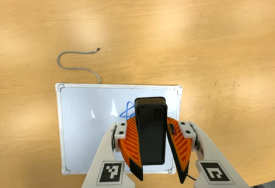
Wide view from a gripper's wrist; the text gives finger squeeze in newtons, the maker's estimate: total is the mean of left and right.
{"total": 8.8, "left": 8.8, "right": 8.7}